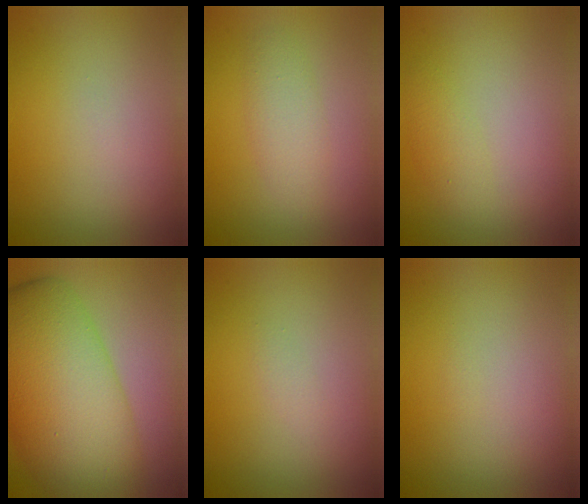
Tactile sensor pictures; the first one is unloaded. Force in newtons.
{"total": 2.3, "press": 2.3, "slide": 0.1}
{"total": 1.3, "press": 1.3, "slide": 0.1}
{"total": 12.1, "press": 12.1, "slide": 0.1}
{"total": 0.7, "press": 0.6, "slide": 0.1}
{"total": 0.0}